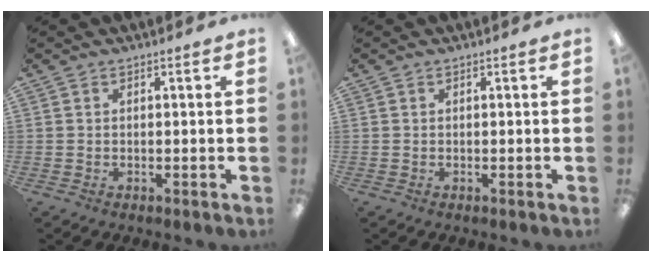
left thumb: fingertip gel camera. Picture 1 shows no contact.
{"total": 0.0}